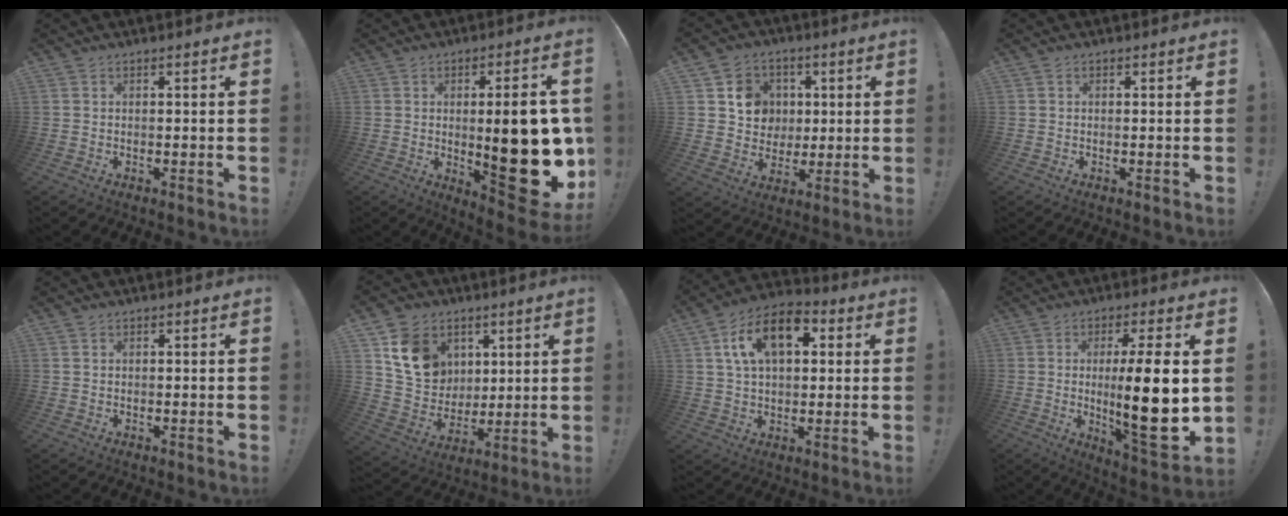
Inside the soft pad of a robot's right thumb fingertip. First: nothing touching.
{"total": 23.0, "force": [-1.6, 7.6, 21.6], "torque": [-0.274, -0.017, -0.013]}
{"total": 10.4, "force": [2.7, 9.6, 2.9], "torque": [-0.040, -0.013, 0.060]}
{"total": 0.0}
{"total": 0.6, "force": [0.4, 0.4, 0.3], "torque": [-0.013, 0.004, 0.011]}
{"total": 14.5, "force": [6.4, 11.7, 5.6], "torque": [-0.098, -0.025, 0.135]}
{"total": 14.8, "force": [5.5, 8.7, 10.7], "torque": [-0.175, 0.000, 0.096]}
{"total": 18.4, "force": [0.3, 3.1, 18.2], "torque": [-0.290, -0.030, 0.000]}